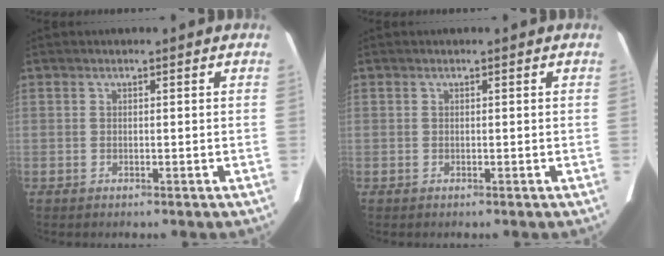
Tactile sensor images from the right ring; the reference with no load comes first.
{"total": 0.0}